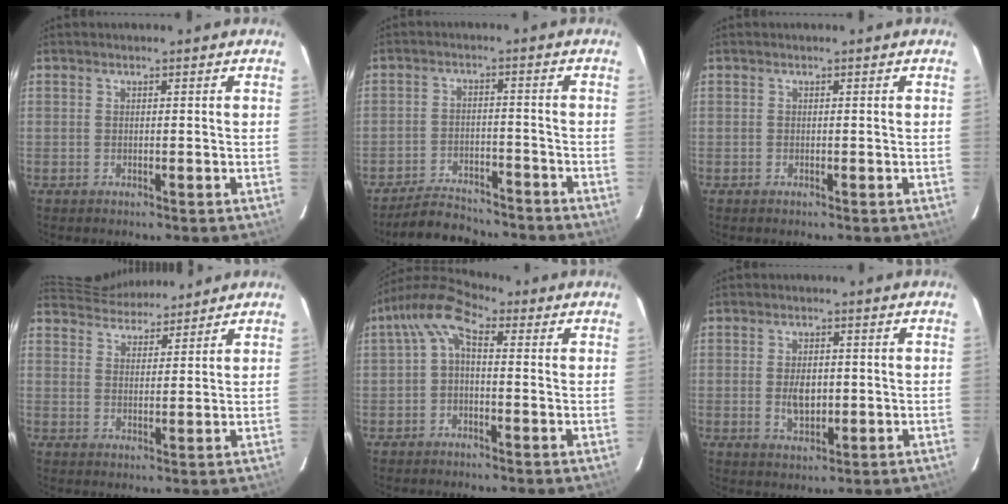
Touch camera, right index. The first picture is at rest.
{"total": 8.6, "force": [-8.2, 2.2, 1.5], "torque": [-0.055, 0.003, -0.117]}
{"total": 0.0}
{"total": 9.9, "force": [9.7, 1.7, 1.5], "torque": [-0.030, 0.020, 0.153]}
{"total": 5.4, "force": [0.9, 2.7, 4.5], "torque": [-0.093, 0.024, 0.011]}
{"total": 5.0, "force": [-0.4, 3.0, 4.0], "torque": [-0.072, -0.003, -0.001]}